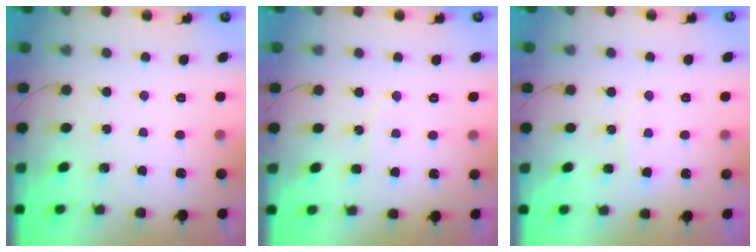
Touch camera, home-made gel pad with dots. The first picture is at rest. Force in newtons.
{"total": 5.5, "press": 5.5, "slide": 0.5}
{"total": 5.8, "press": 5.8, "slide": 0.6}